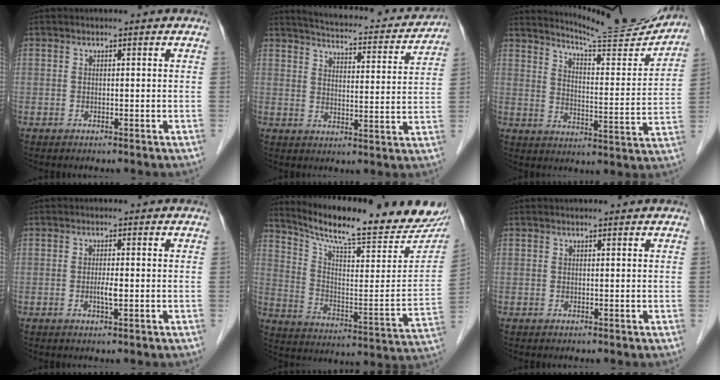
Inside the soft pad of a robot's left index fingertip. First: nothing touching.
{"total": 17.3, "force": [16.0, 3.0, 5.6], "torque": [-0.080, -0.007, 0.203]}
{"total": 15.9, "force": [15.4, -0.1, 3.9], "torque": [-0.066, -0.056, 0.207]}
{"total": 1.6, "force": [-0.3, 0.1, 1.6], "torque": [-0.032, -0.003, -0.004]}
{"total": 23.9, "force": [21.5, 2.1, 10.1], "torque": [-0.165, -0.073, 0.295]}
{"total": 1.7, "force": [1.6, 0.1, 0.3], "torque": [-0.009, 0.010, 0.020]}